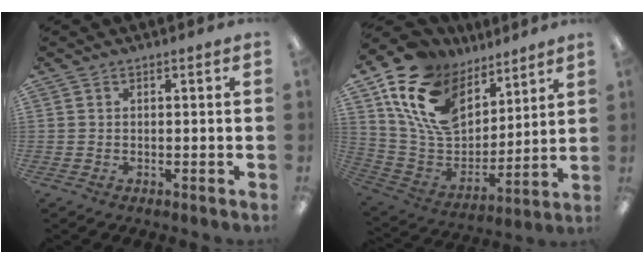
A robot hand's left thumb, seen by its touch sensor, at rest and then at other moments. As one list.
[{"total": 18.9, "force": [9.8, 12.4, 10.4], "torque": [-0.214, -0.046, 0.182]}]